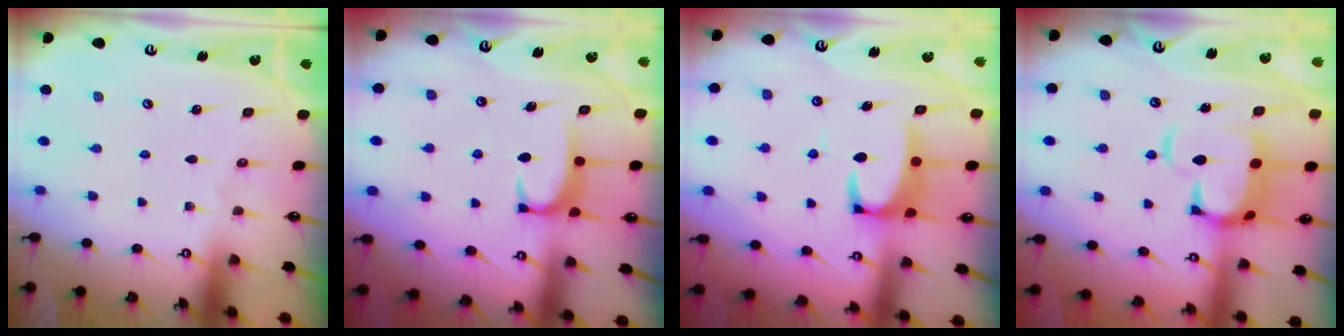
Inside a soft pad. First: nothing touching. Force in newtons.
{"total": 1.6, "press": 1.6, "slide": 0.5}
{"total": 4.6, "press": 4.5, "slide": 0.6}
{"total": 8.3, "press": 8.1, "slide": 1.4}